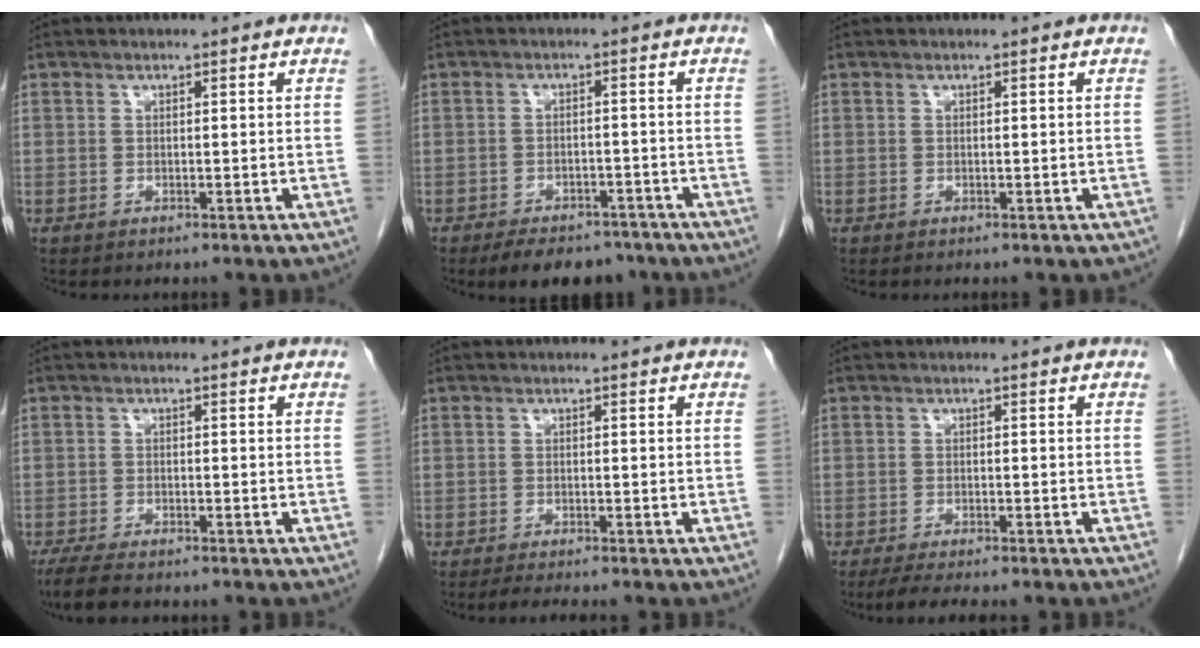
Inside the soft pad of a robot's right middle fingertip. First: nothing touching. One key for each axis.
{"total": 8.6, "fx": -6.9, "fy": 4.0, "fz": 3.3, "tx": -0.038, "ty": 0.002, "tz": -0.096}
{"total": 1.1, "fx": -0.9, "fy": 0.4, "fz": 0.5, "tx": -0.010, "ty": -0.002, "tz": -0.009}
{"total": 5.5, "fx": -4.6, "fy": 1.0, "fz": 2.8, "tx": -0.056, "ty": -0.016, "tz": -0.077}
{"total": 3.2, "fx": -2.8, "fy": 0.0, "fz": 1.6, "tx": -0.028, "ty": -0.008, "tz": -0.041}
{"total": 6.1, "fx": -5.1, "fy": 0.8, "fz": 3.3, "tx": -0.050, "ty": -0.013, "tz": -0.075}